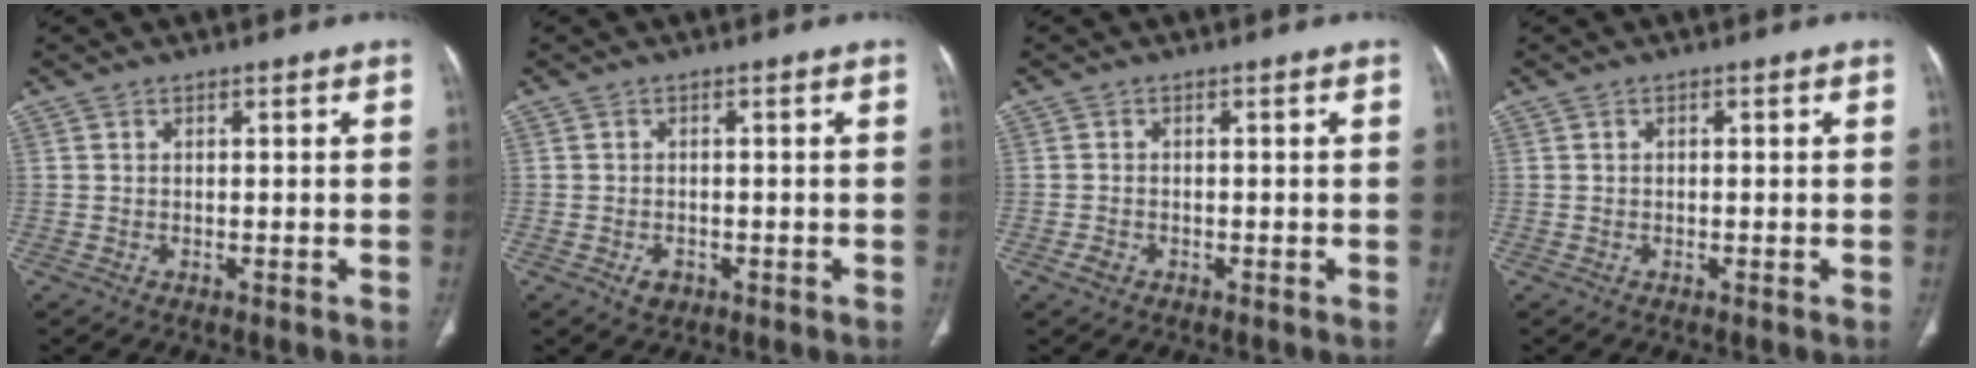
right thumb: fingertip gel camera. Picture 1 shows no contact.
{"total": 2.2, "force": [-0.9, 1.7, 1.2], "torque": [-0.012, 0.003, -0.009]}
{"total": 1.6, "force": [-0.8, 1.2, 0.7], "torque": [-0.015, 0.007, -0.012]}
{"total": 0.6, "force": [0.1, 0.3, 0.5], "torque": [-0.010, 0.003, 0.002]}